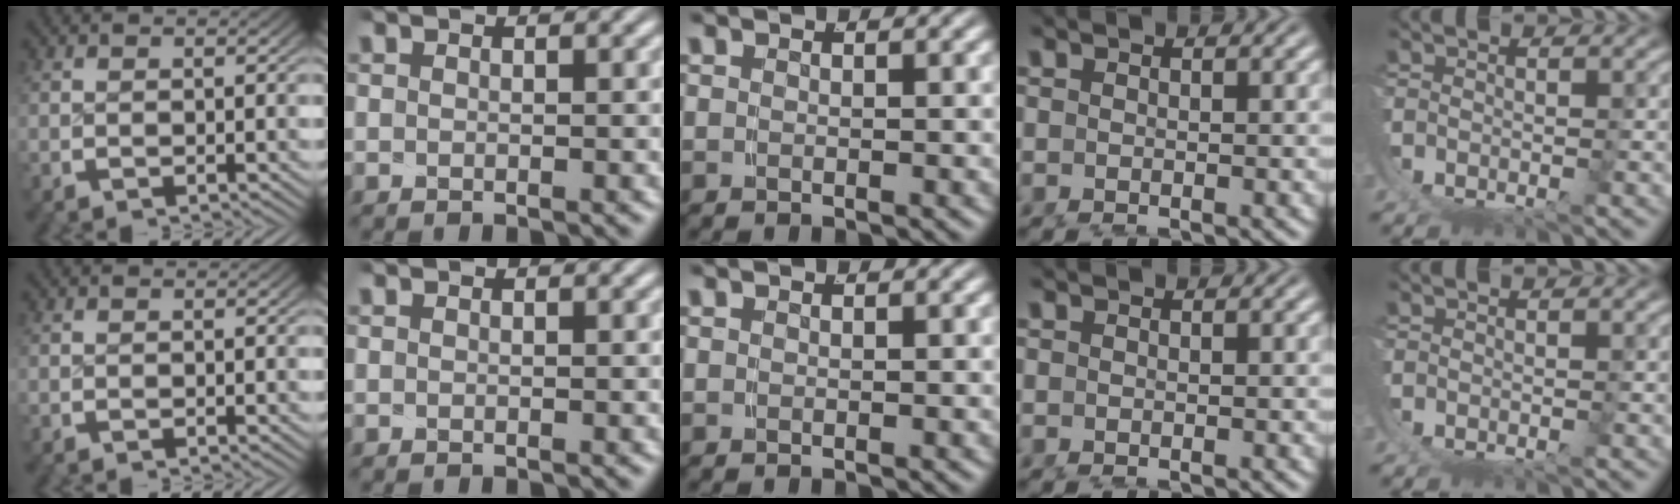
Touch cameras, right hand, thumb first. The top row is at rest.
{}